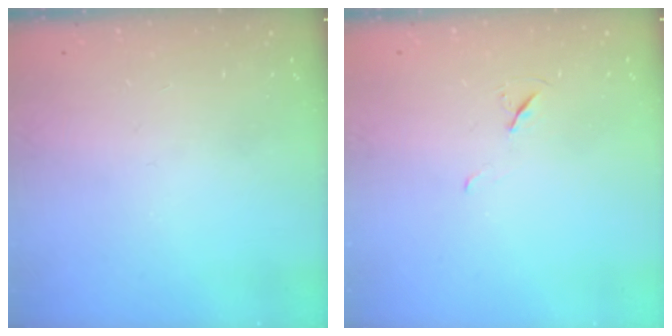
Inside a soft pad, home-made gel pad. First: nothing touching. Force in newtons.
{"total": 4.9, "press": 4.4, "slide": 2.2}